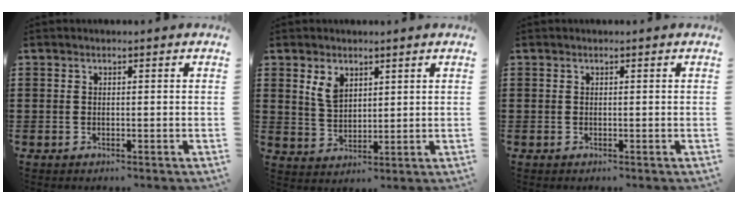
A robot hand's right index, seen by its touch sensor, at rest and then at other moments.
{"total": 4.1, "force": [2.1, 2.5, 2.4], "torque": [-0.056, 0.008, 0.039]}
{"total": 0.0}